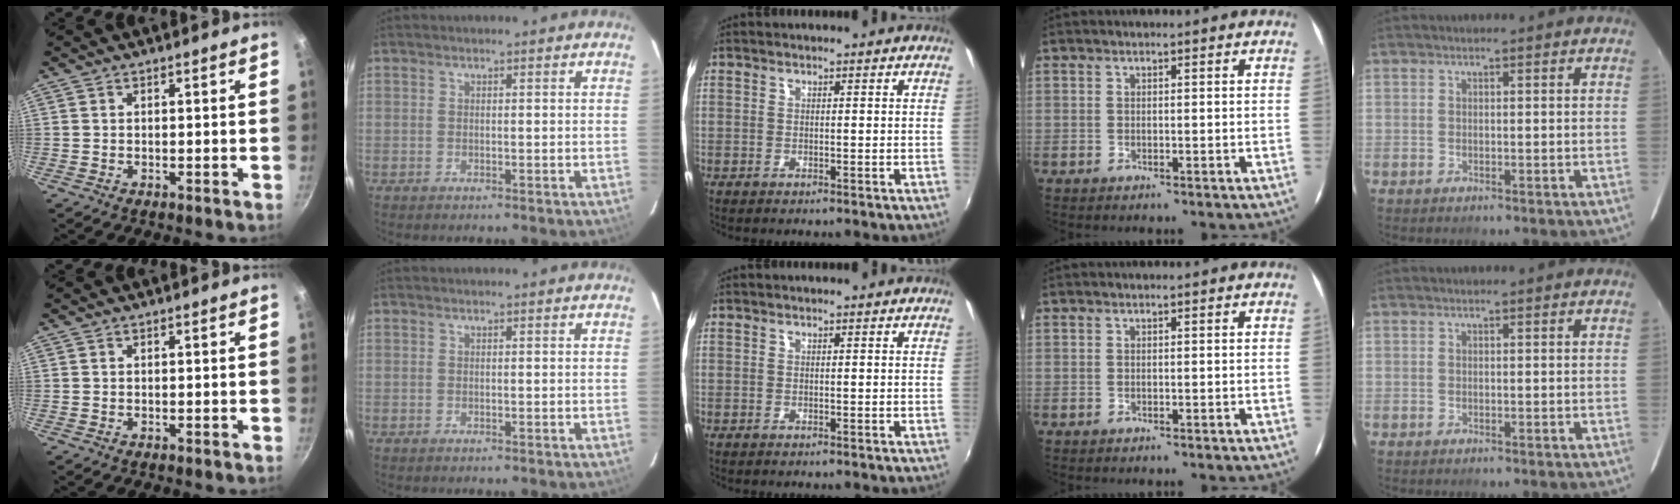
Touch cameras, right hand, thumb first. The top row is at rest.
{}